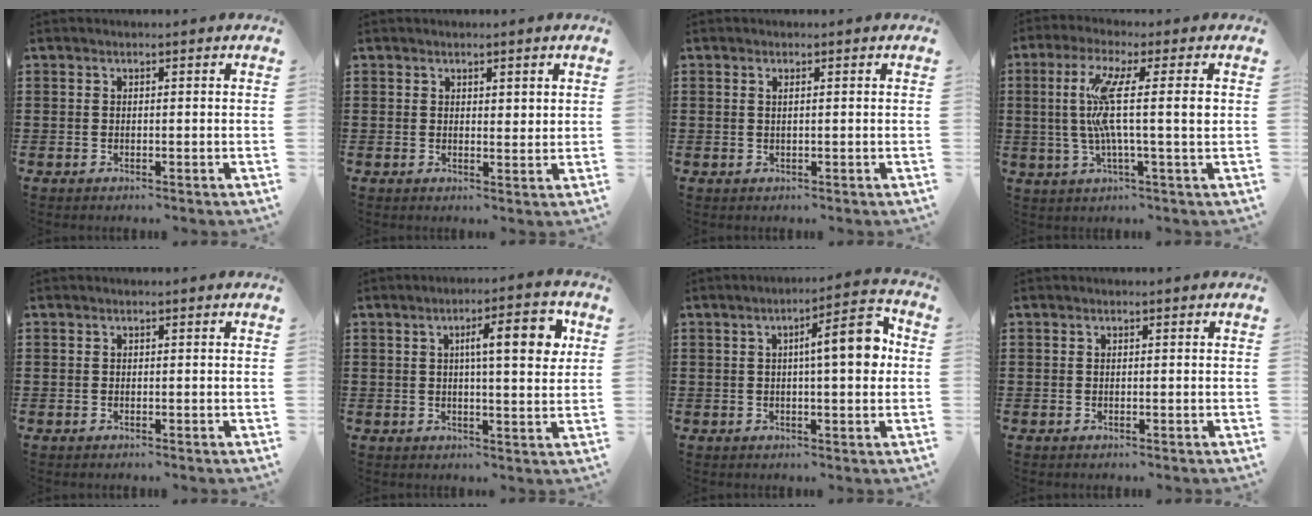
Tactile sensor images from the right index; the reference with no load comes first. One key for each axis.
{"total": 1.5, "fx": 1.2, "fy": 0.7, "fz": 0.4, "tx": -0.001, "ty": 0.001, "tz": 0.022}
{"total": 0.7, "fx": 0.3, "fy": 0.1, "fz": 0.7, "tx": -0.013, "ty": 0.000, "tz": 0.005}
{"total": 10.5, "fx": 1.1, "fy": 0.9, "fz": 10.4, "tx": -0.220, "ty": -0.011, "tz": 0.005}
{"total": 0.0}
{"total": 8.5, "fx": 2.4, "fy": 2.0, "fz": 7.9, "tx": -0.123, "ty": -0.003, "tz": 0.030}
{"total": 8.5, "fx": 1.3, "fy": 1.6, "fz": 8.2, "tx": -0.122, "ty": -0.007, "tz": 0.010}
{"total": 0.0}